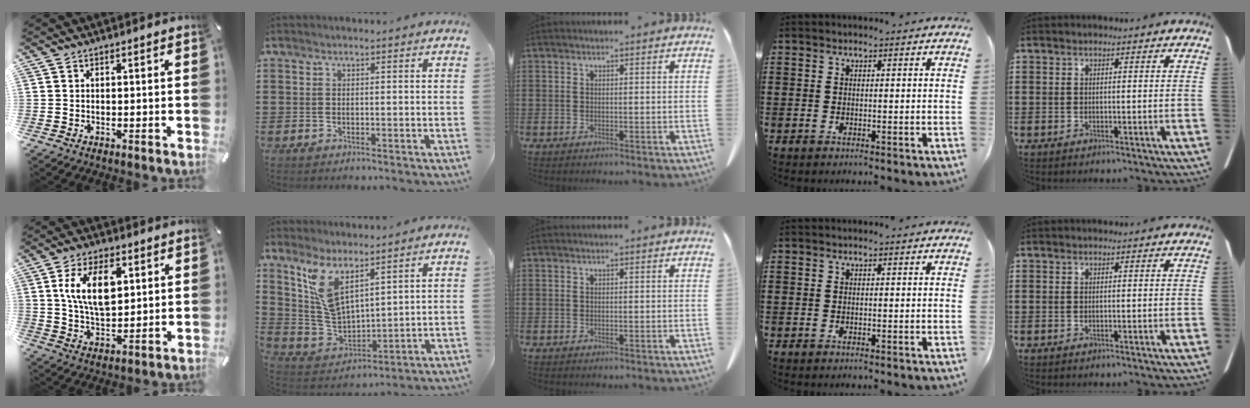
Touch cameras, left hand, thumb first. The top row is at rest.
{"thumb": {"total": 12.4, "force": [3.9, 7.1, 9.4], "torque": [-0.187, 0.000, 0.066]}, "index": {"total": 8.6, "force": [5.6, 3.2, 5.8], "torque": [-0.149, -0.024, 0.100]}}